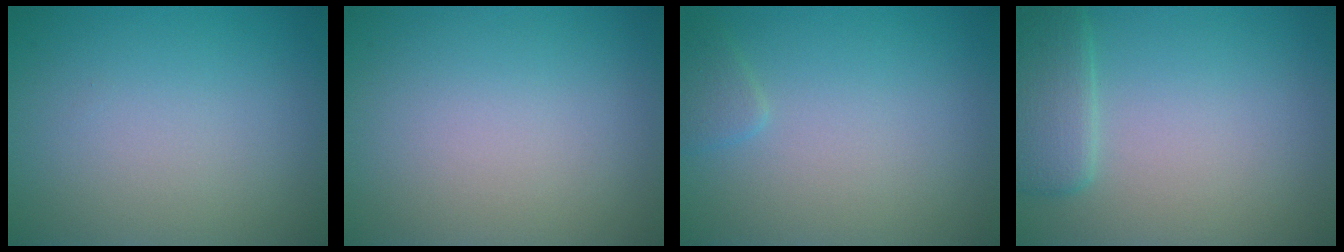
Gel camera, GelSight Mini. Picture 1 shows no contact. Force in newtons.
{"total": 0.0}
{"total": 1.0, "press": 1.0, "slide": 0.0}
{"total": 2.9, "press": 2.8, "slide": 0.2}